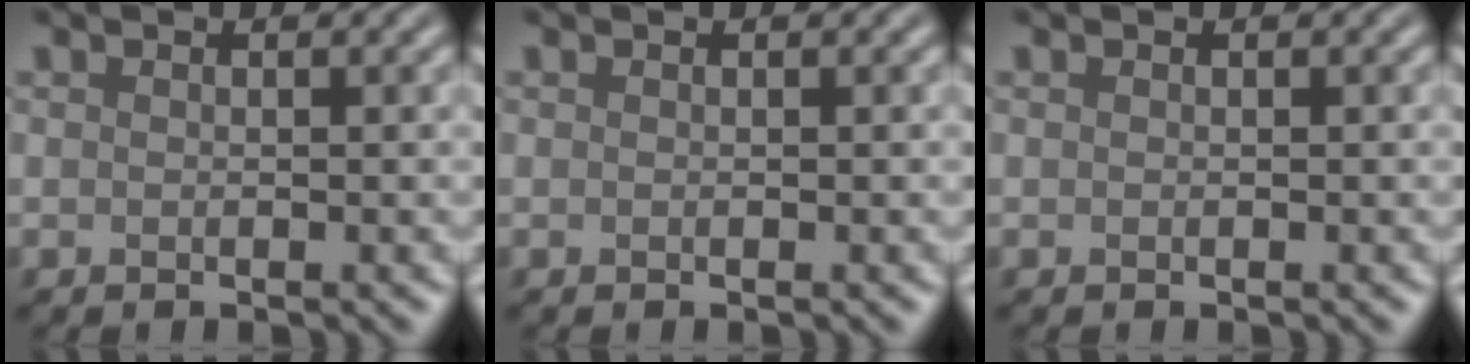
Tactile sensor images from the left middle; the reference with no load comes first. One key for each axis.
{"total": 0.0}
{"total": 0.0}